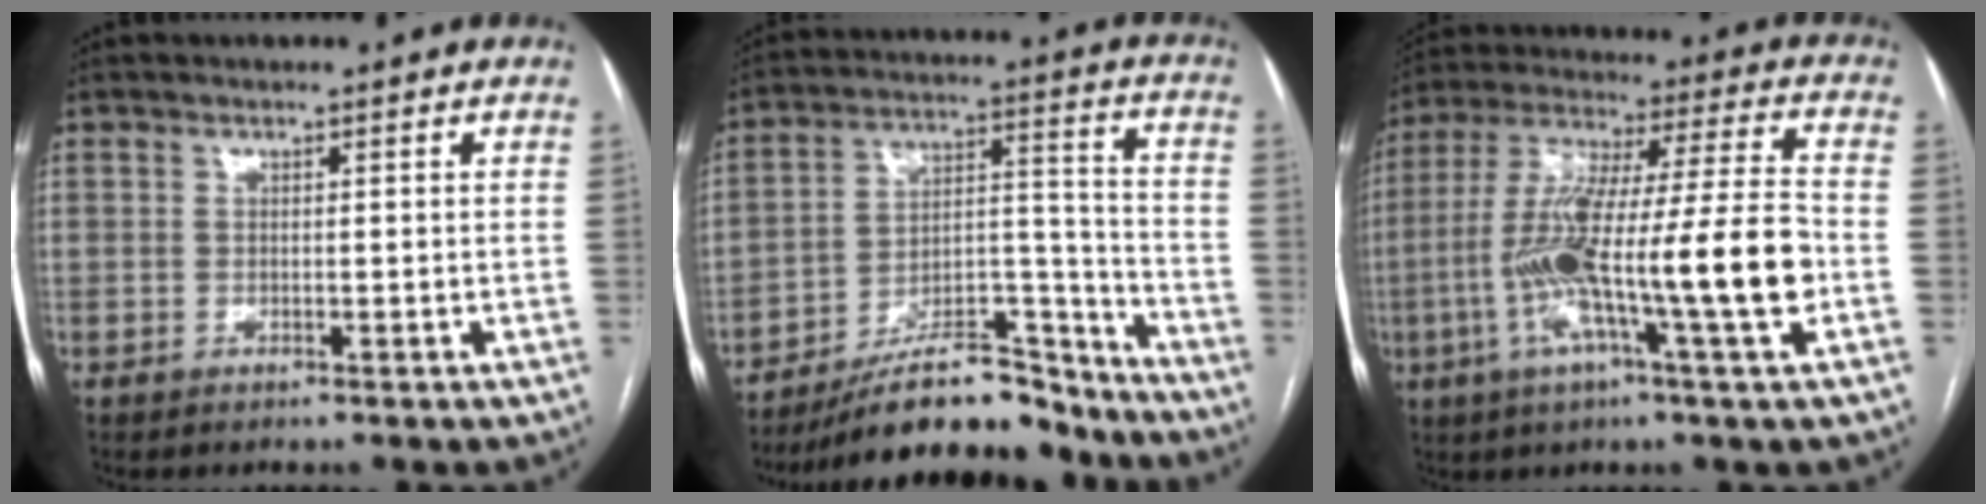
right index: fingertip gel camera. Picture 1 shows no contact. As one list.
[{"total": 16.7, "force": [-14.5, 4.4, 7.0], "torque": [-0.105, 0.040, -0.240]}, {"total": 19.7, "force": [-5.1, 0.2, 19.1], "torque": [-0.345, 0.000, -0.094]}]